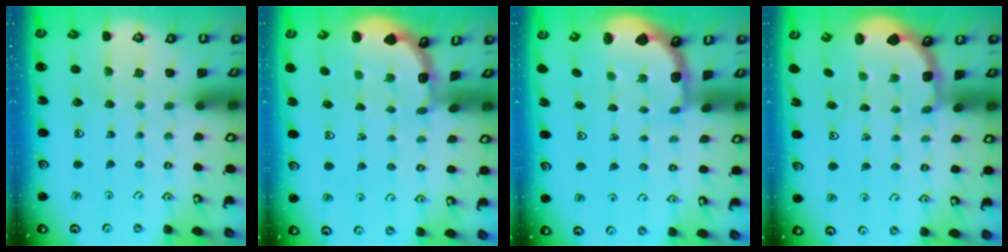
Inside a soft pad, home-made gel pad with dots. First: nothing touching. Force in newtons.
{"total": 1.2, "press": 1.1, "slide": 0.1}
{"total": 1.8, "press": 1.7, "slide": 0.5}
{"total": 2.6, "press": 2.0, "slide": 1.7}